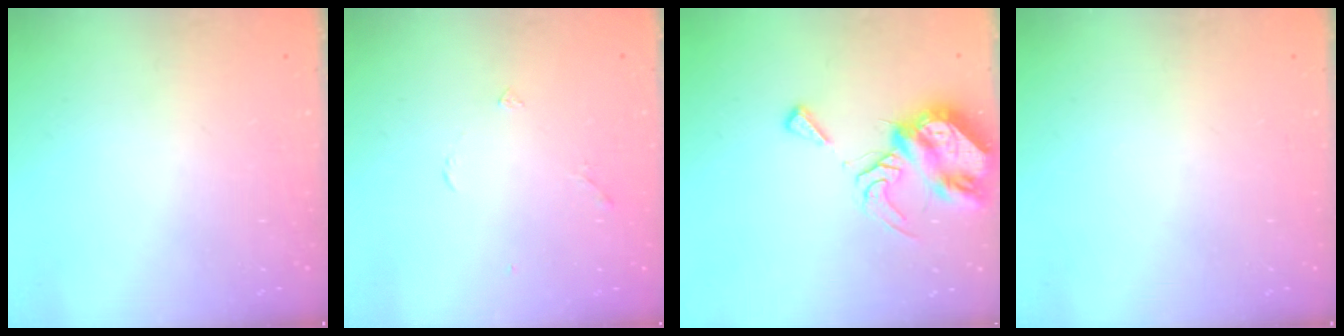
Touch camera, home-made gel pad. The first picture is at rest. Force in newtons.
{"total": 3.3, "press": 3.2, "slide": 0.7}
{"total": 10.4, "press": 10.3, "slide": 1.3}
{"total": 0.0}